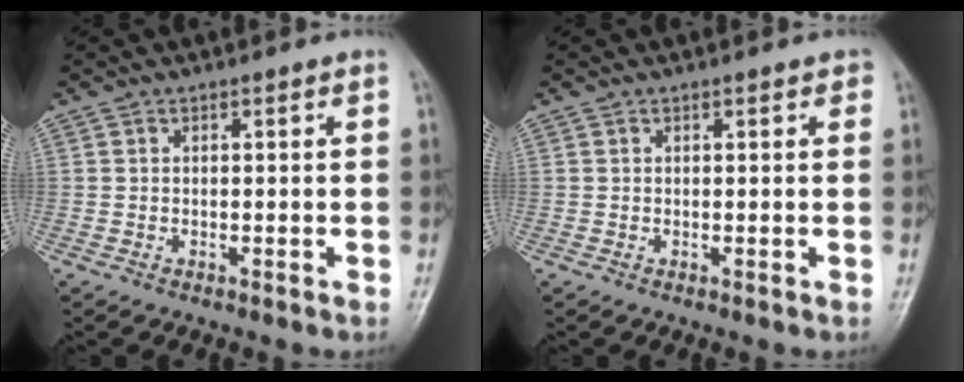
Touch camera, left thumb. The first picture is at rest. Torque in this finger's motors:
{"motor_torque": [-0.02, -0.06, -0.29, -0.22, 0.03]}